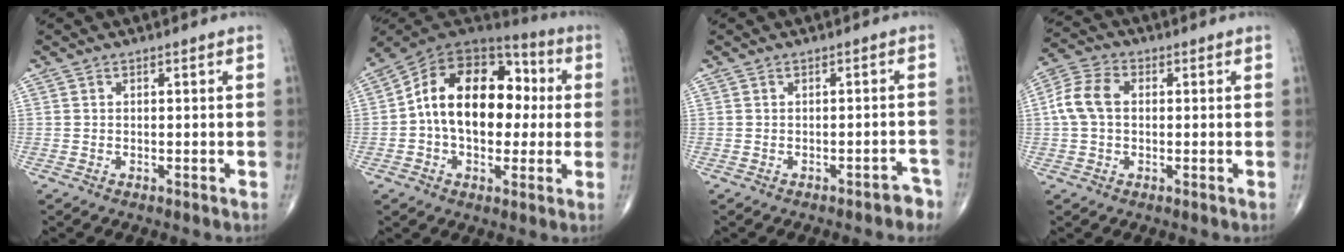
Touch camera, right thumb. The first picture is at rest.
{"total": 20.2, "force": [1.0, 13.0, 15.4], "torque": [-0.222, 0.041, 0.009]}
{"total": 2.9, "force": [-2.3, 1.0, 1.5], "torque": [-0.010, 0.019, -0.025]}
{"total": 7.3, "force": [0.5, 5.1, 5.2], "torque": [-0.110, 0.022, 0.003]}